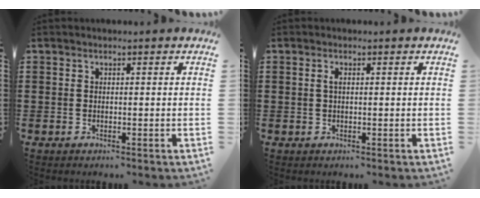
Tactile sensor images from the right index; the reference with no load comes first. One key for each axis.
{"total": 1.0, "fx": 0.2, "fy": 0.4, "fz": 0.9, "tx": -0.019, "ty": 0.002, "tz": 0.002}